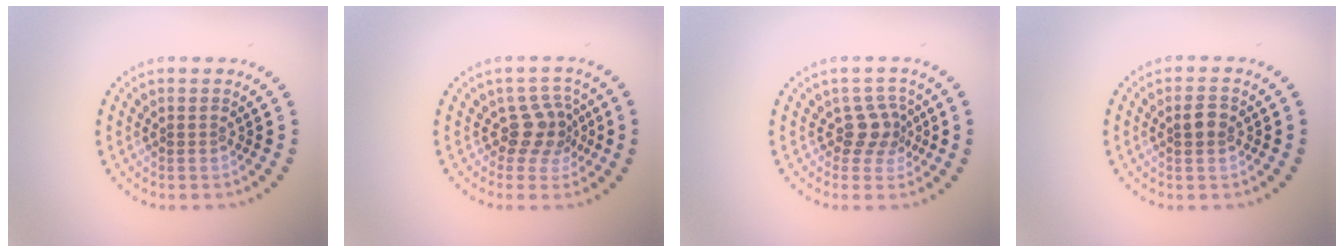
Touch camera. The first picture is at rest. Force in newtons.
{"total": 2.9, "press": 2.2, "slide": 1.8}
{"total": 2.4, "press": 1.8, "slide": 1.6}
{"total": 1.7, "press": 1.7, "slide": 0.2}